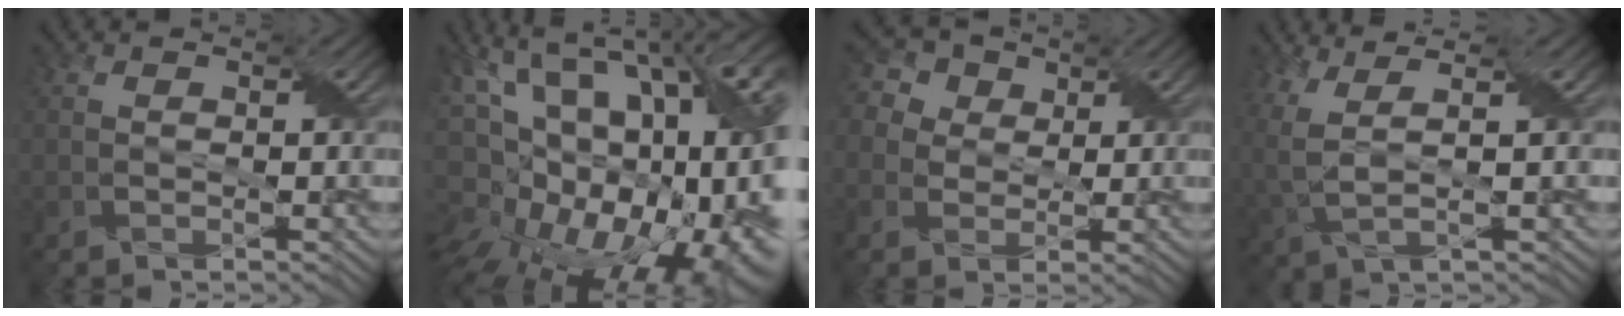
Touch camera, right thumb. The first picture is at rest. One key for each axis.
{"total": 22.3, "fx": -5.1, "fy": 13.5, "fz": 17.0, "tx": -0.283, "ty": 0.041, "tz": -0.068}
{"total": 6.9, "fx": 2.9, "fy": 5.4, "fz": 3.1, "tx": -0.115, "ty": 0.026, "tz": 0.025}
{"total": 5.2, "fx": 1.8, "fy": 1.6, "fz": 4.6, "tx": -0.121, "ty": 0.006, "tz": 0.037}